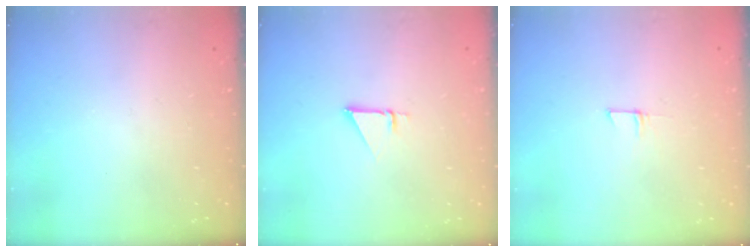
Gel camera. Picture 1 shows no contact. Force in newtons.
{"total": 2.7, "press": 2.7, "slide": 0.2}
{"total": 5.6, "press": 5.6, "slide": 0.5}